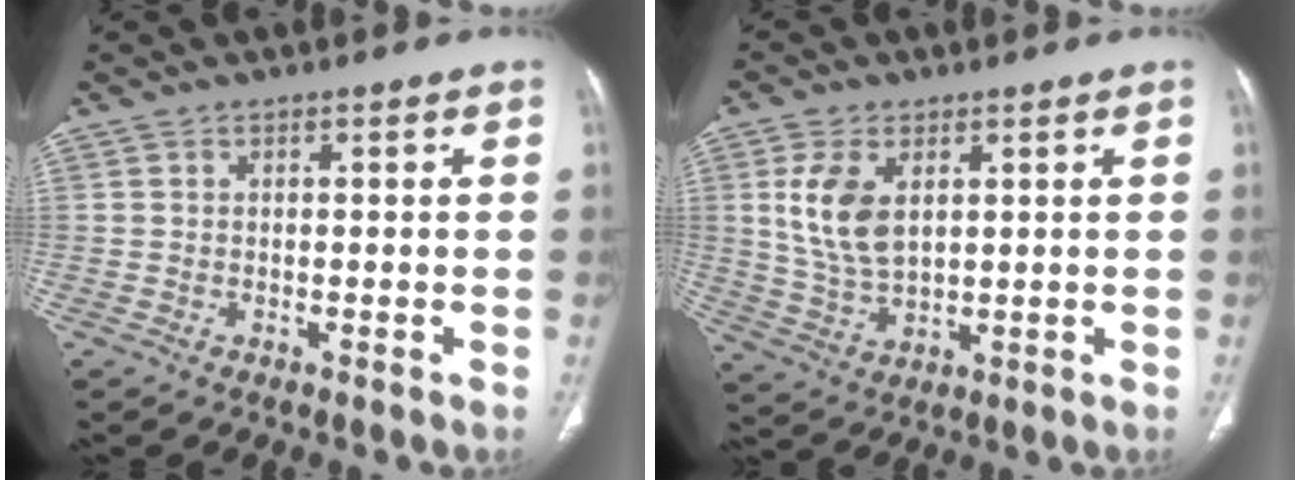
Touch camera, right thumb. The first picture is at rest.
{"total": 9.5, "force": [2.7, 5.4, 7.4], "torque": [-0.145, -0.010, 0.060]}